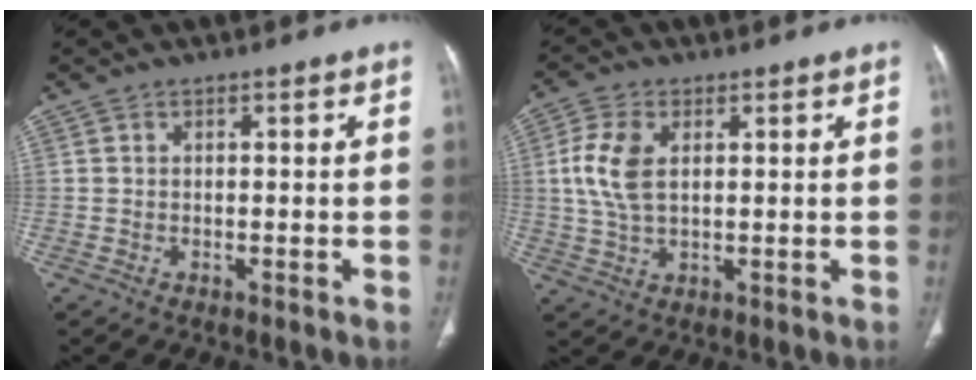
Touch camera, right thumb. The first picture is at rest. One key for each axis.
{"total": 7.9, "fx": 1.5, "fy": 4.6, "fz": 6.3, "tx": -0.137, "ty": 0.004, "tz": 0.031}